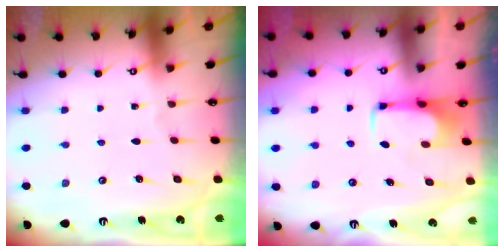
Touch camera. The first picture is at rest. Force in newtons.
{"total": 2.2, "press": 2.1, "slide": 0.4}